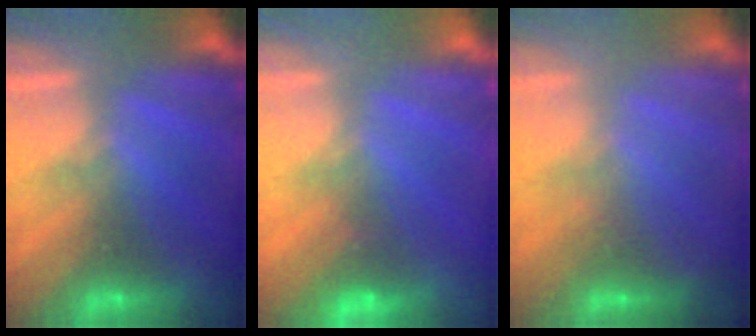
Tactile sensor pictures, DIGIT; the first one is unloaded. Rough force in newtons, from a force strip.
{"total": 4.8}
{"total": 2.2}